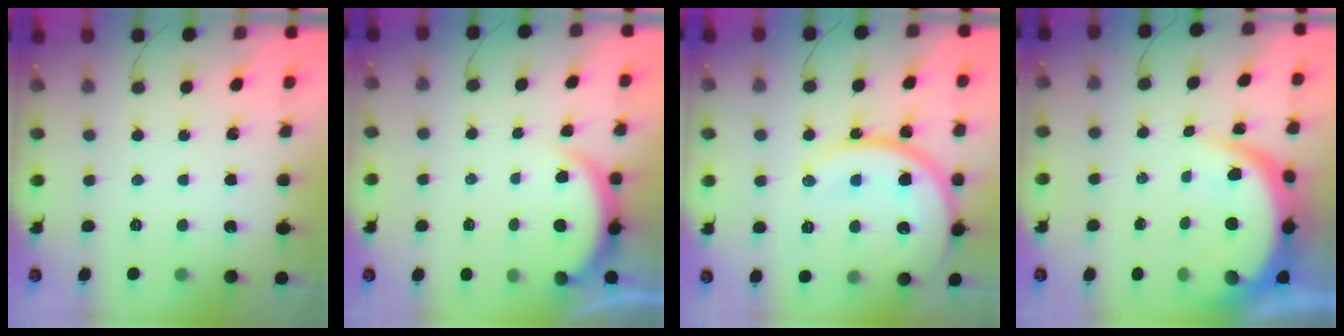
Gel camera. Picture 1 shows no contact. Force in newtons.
{"total": 2.9, "press": 2.8, "slide": 0.5}
{"total": 17.6, "press": 17.5, "slide": 1.8}
{"total": 10.0, "press": 9.9, "slide": 1.2}